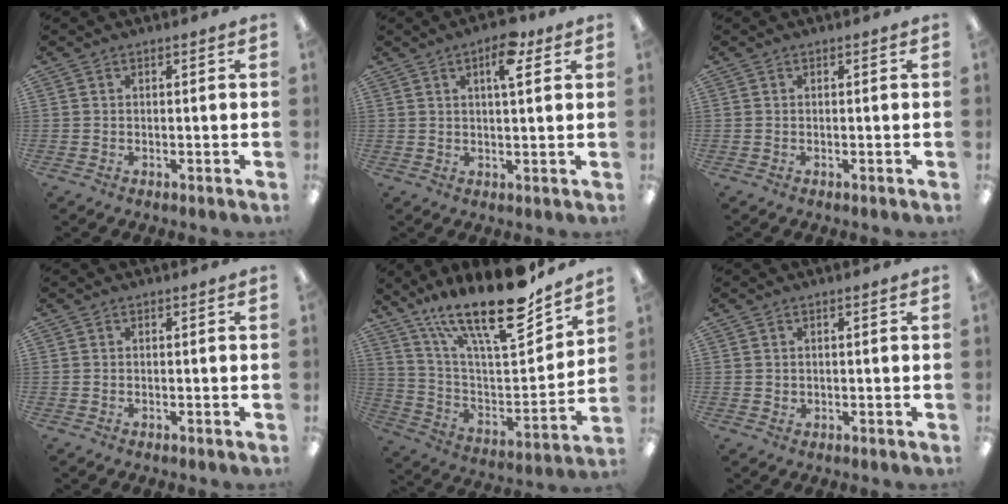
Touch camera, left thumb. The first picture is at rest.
{"total": 7.7, "force": [4.0, 2.8, 5.9], "torque": [-0.079, -0.012, 0.058]}
{"total": 0.0}
{"total": 0.0}
{"total": 24.1, "force": [17.4, 6.7, 15.3], "torque": [-0.255, -0.120, 0.295]}
{"total": 0.9, "force": [0.5, 0.7, 0.1], "torque": [-0.003, 0.004, 0.008]}